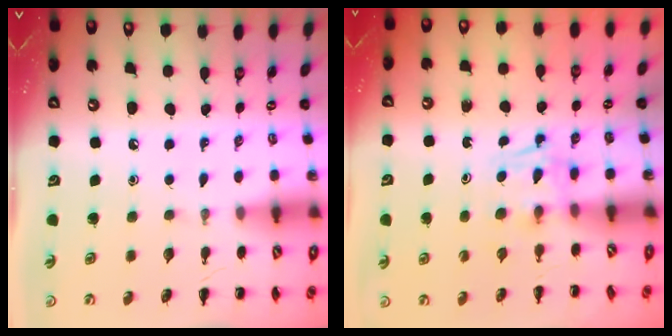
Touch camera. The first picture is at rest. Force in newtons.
{"total": 2.5, "press": 2.3, "slide": 1.0}